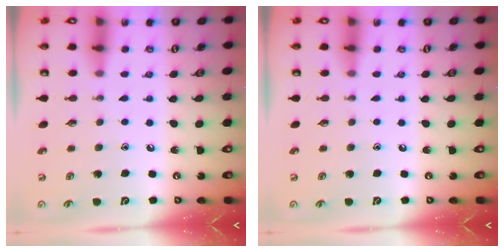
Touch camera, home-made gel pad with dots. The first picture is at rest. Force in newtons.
{"total": 0.0}